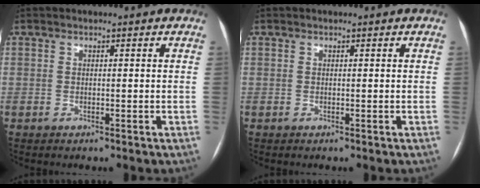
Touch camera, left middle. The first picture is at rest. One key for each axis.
{"total": 0.0}